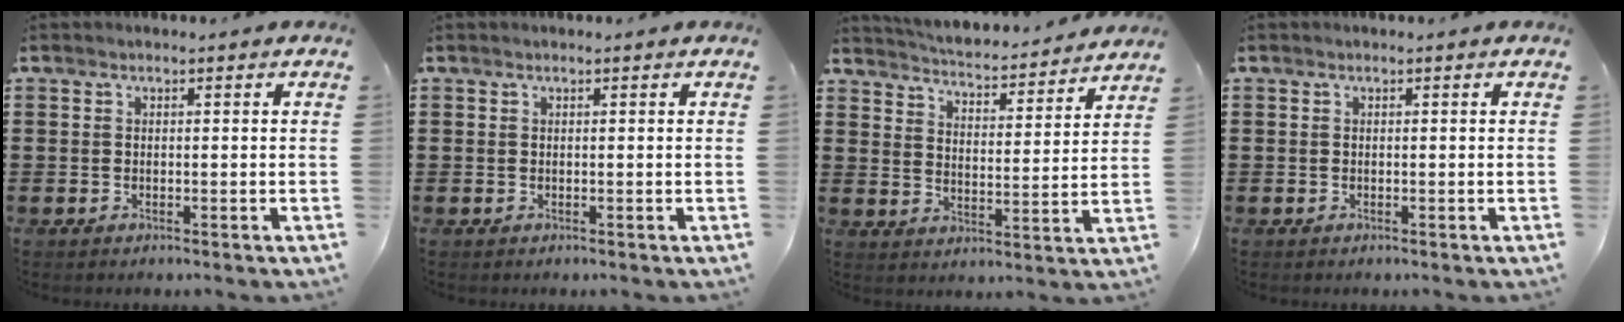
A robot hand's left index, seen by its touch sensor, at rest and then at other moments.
{"total": 0.0}
{"total": 3.8, "force": [3.8, -0.3, 0.2], "torque": [-0.028, -0.039, 0.057]}
{"total": 0.0}